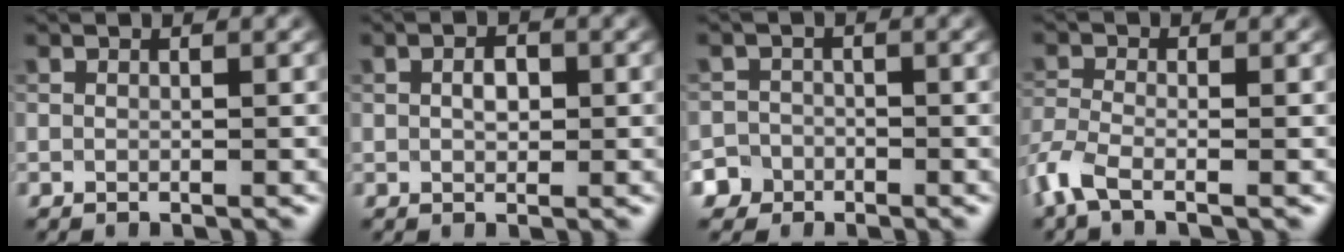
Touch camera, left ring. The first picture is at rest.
{"total": 1.5, "force": [0.0, 1.0, 1.2], "torque": [-0.021, 0.002, -0.002]}
{"total": 4.6, "force": [-3.2, 3.3, 0.1], "torque": [0.017, -0.009, -0.059]}
{"total": 3.4, "force": [-2.4, 1.0, 2.2], "torque": [-0.059, -0.011, -0.065]}